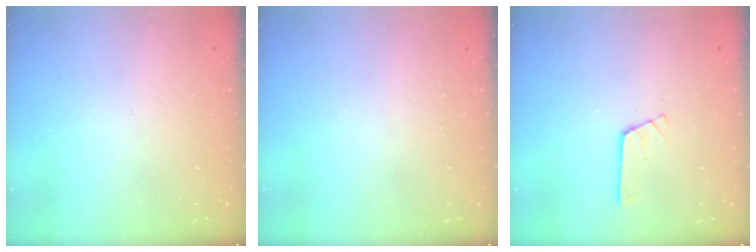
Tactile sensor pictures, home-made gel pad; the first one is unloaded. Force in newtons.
{"total": 0.0}
{"total": 3.2, "press": 3.2, "slide": 0.2}